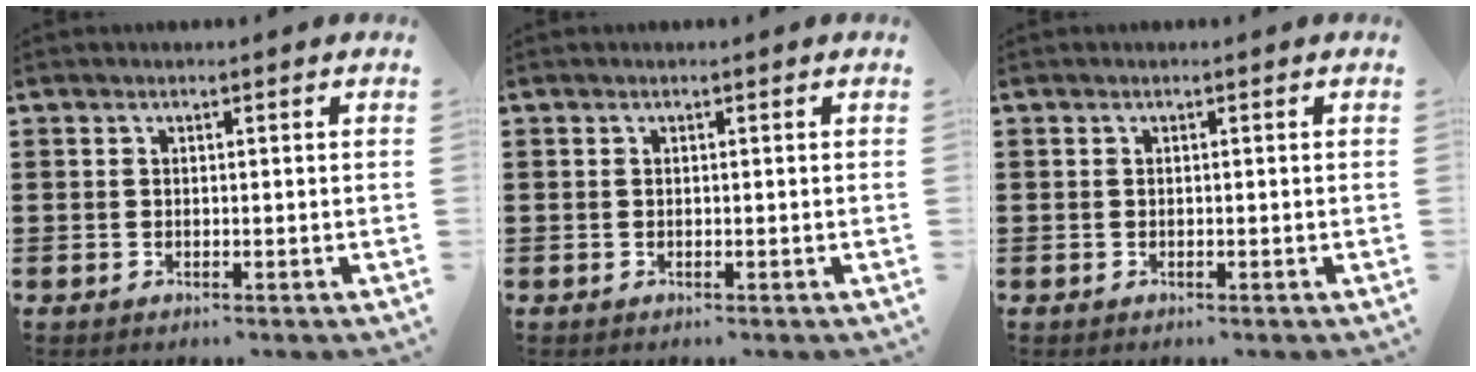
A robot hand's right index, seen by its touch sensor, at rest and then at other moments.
{"total": 0.0}
{"total": 0.0}